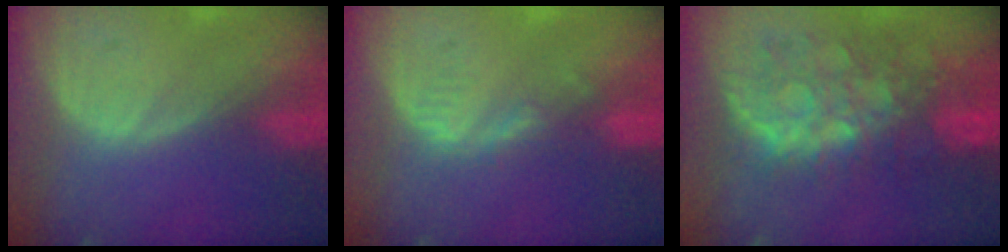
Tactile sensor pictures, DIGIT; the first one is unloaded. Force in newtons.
{"total": 2.0, "press": 2.0, "slide": 0.3}
{"total": 10.4, "press": 9.4, "slide": 4.6}